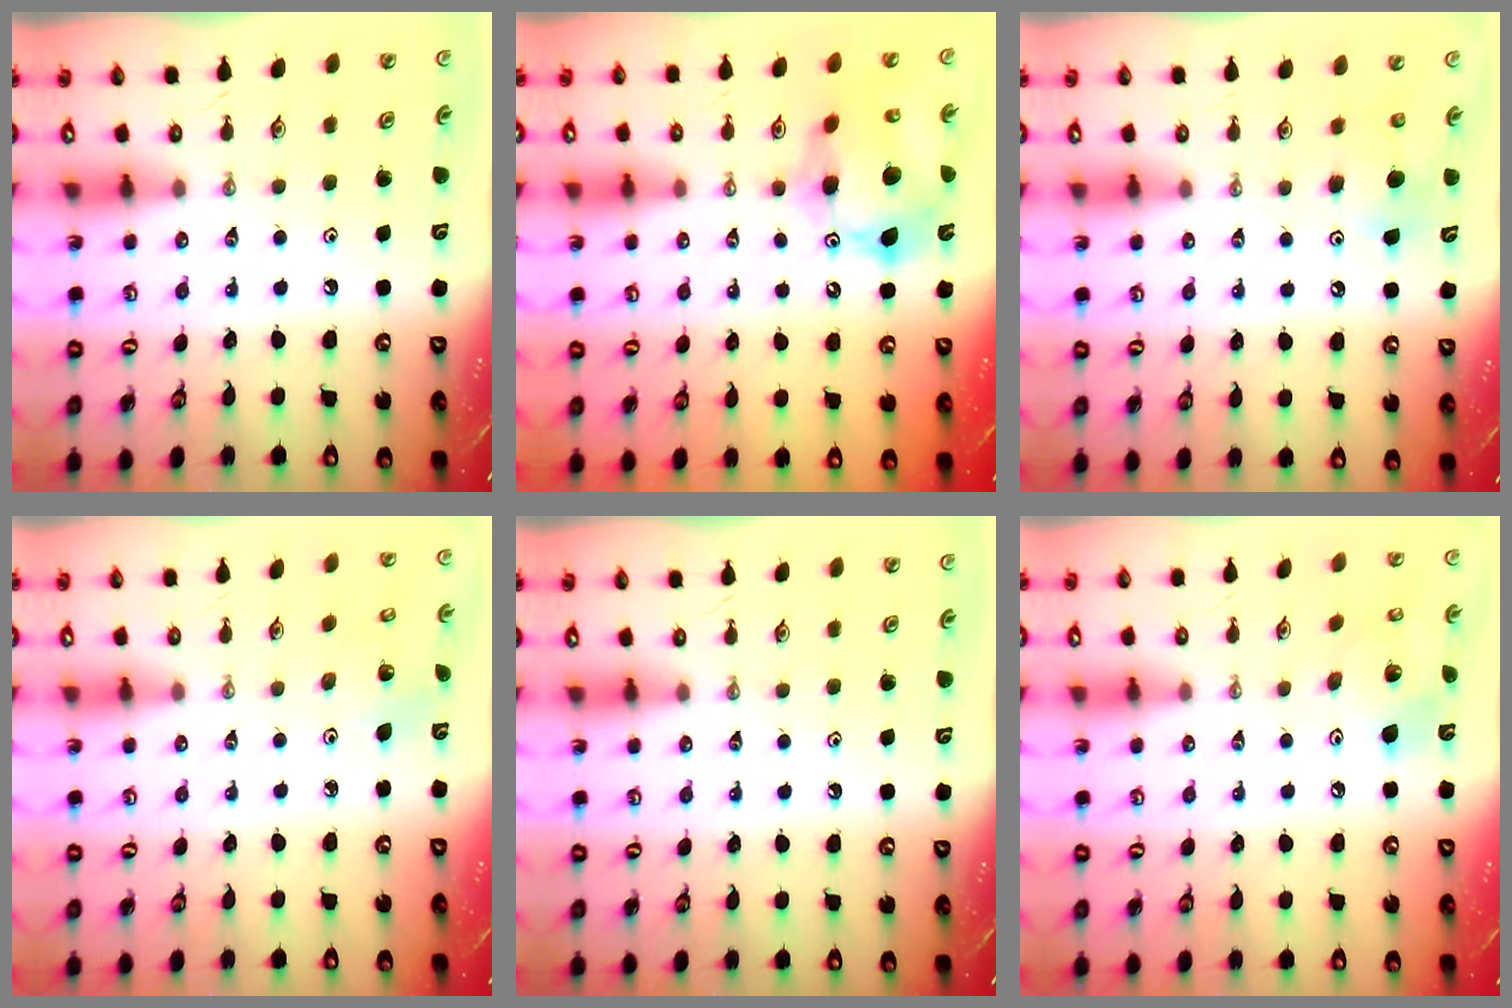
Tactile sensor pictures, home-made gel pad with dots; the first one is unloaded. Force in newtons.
{"total": 15.4, "press": 15.4, "slide": 1.6}
{"total": 6.2, "press": 5.9, "slide": 1.8}
{"total": 3.3, "press": 3.3, "slide": 0.1}
{"total": 0.0}
{"total": 13.2, "press": 13.1, "slide": 1.9}